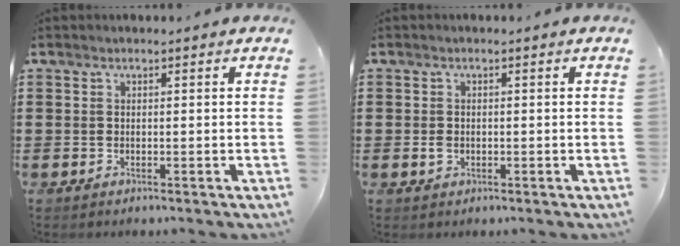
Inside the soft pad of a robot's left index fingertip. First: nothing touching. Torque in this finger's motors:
{"motor_torque": [0.05, -0.03, 0.01, 0.01]}